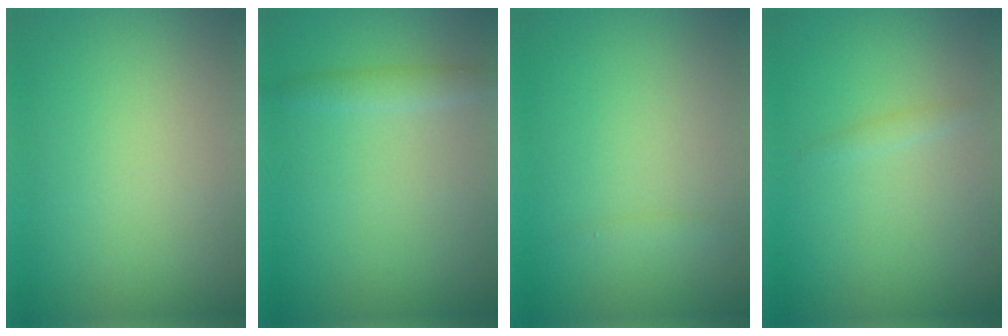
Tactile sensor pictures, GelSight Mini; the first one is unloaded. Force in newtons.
{"total": 1.5, "press": 1.5, "slide": 0.0}
{"total": 0.5, "press": 0.5, "slide": 0.0}
{"total": 0.8, "press": 0.8, "slide": 0.1}